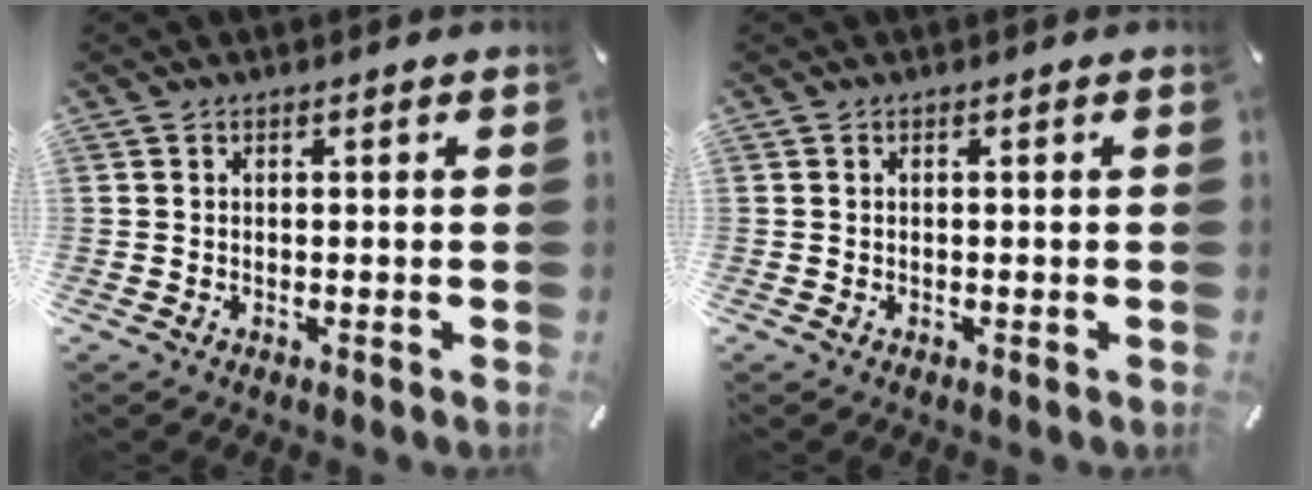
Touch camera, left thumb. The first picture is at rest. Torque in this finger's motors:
{"motor_torque": [0.00, 0.00, 0.00, 0.00, 0.00]}